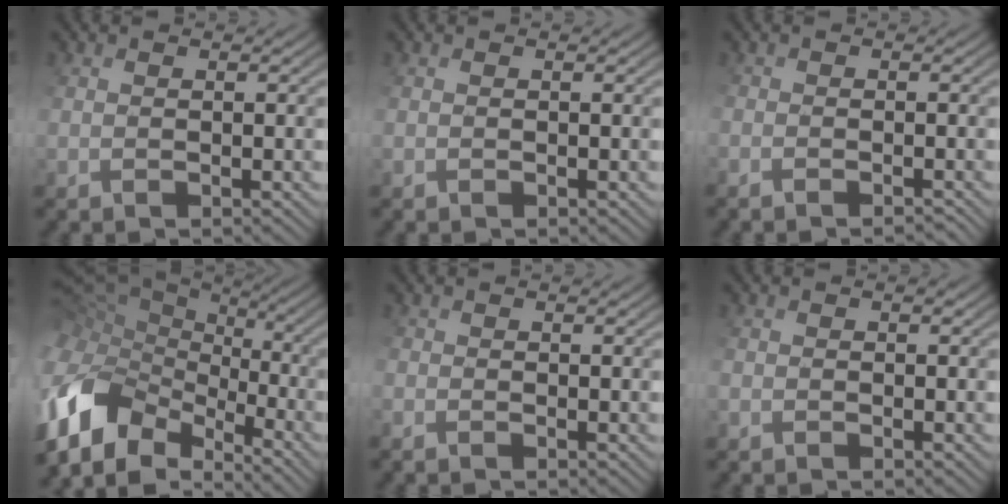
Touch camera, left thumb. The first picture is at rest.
{"total": 0.0}
{"total": 2.2, "force": [-1.9, 0.5, 0.9], "torque": [-0.011, -0.006, -0.031]}
{"total": 15.5, "force": [-7.2, 9.9, 9.4], "torque": [-0.262, -0.021, -0.123]}
{"total": 1.0, "force": [-0.7, 0.4, 0.6], "torque": [-0.018, -0.005, -0.017]}
{"total": 0.9, "force": [-0.4, 0.6, 0.5], "torque": [-0.013, -0.001, -0.009]}